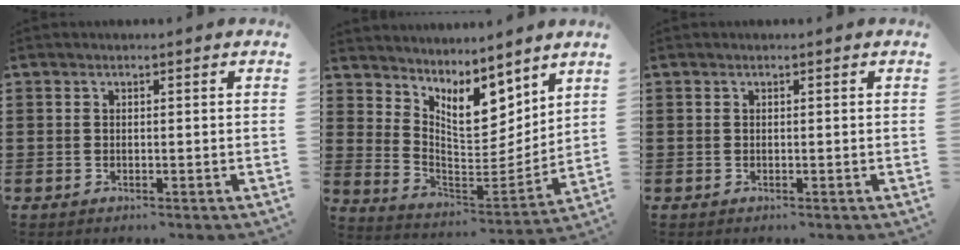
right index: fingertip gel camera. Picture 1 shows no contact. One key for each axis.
{"total": 8.7, "fx": 6.2, "fy": 3.8, "fz": 4.8, "tx": -0.095, "ty": -0.050, "tz": 0.114}
{"total": 0.0}